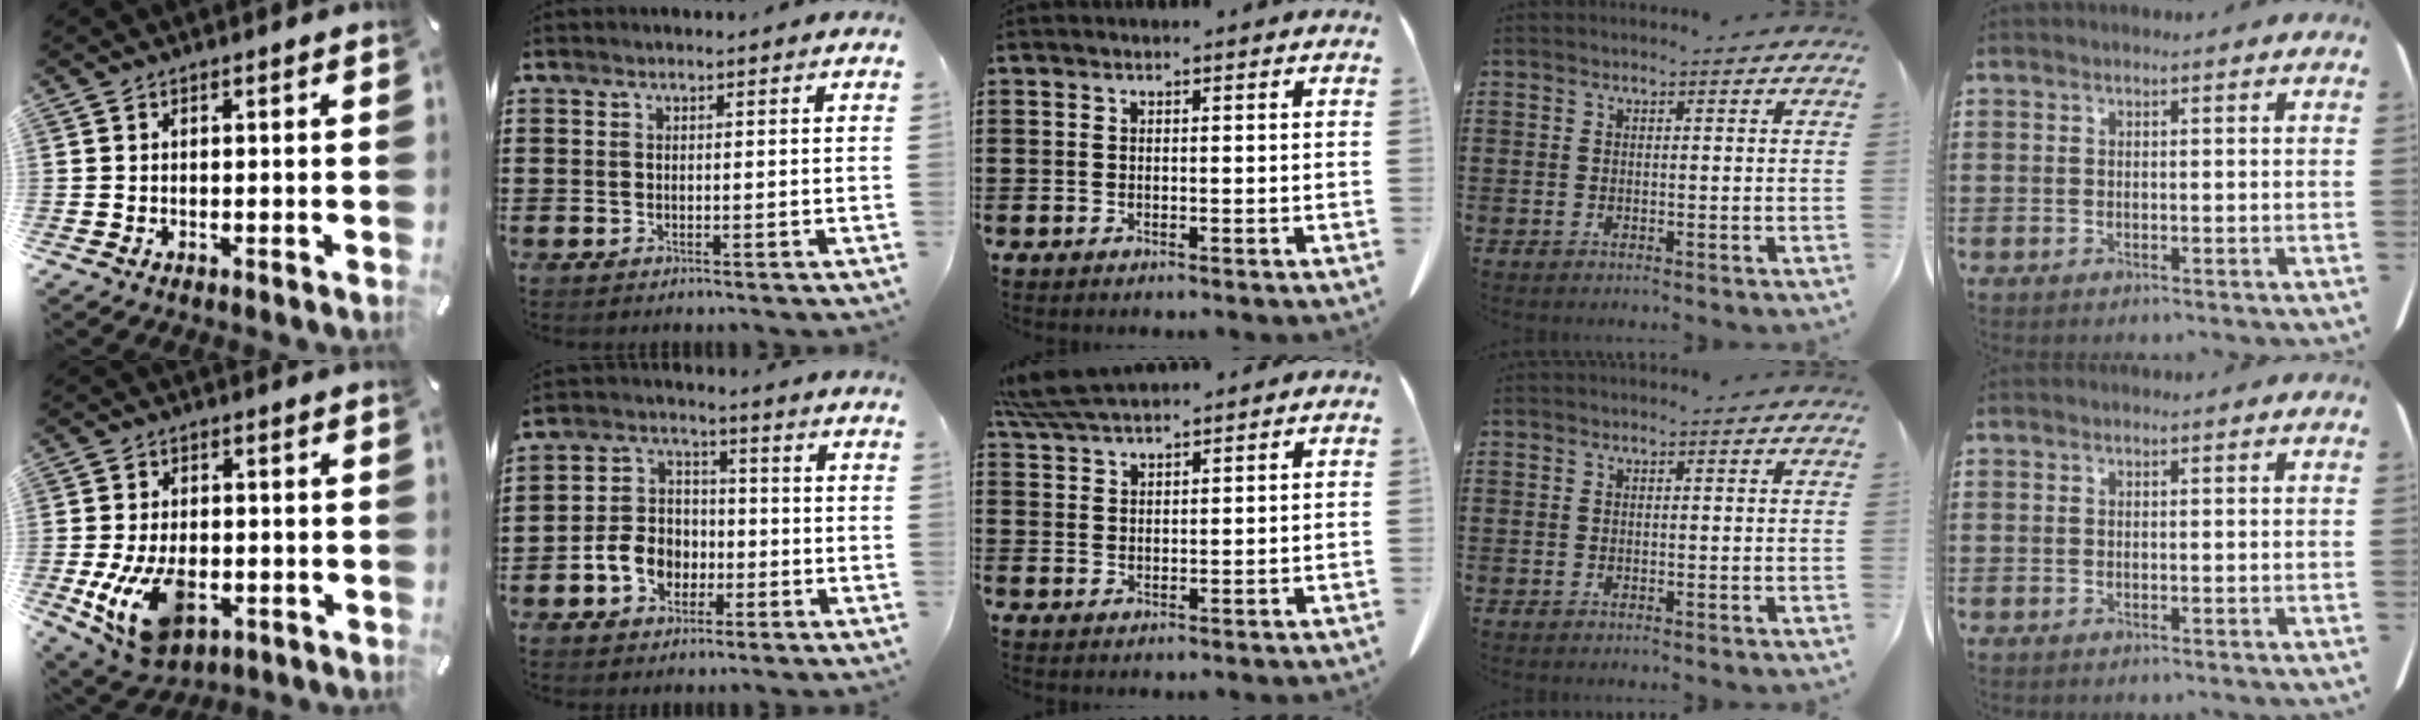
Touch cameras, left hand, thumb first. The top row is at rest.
{"thumb": {"total": 13.5, "force": [-3.4, 8.6, 9.8], "torque": [-0.192, -0.003, -0.059]}, "index": {"total": 7.3, "force": [-2.8, 5.7, 3.6], "torque": [-0.097, 0.015, -0.057]}, "middle": {"total": 5.8, "force": [5.3, 0.8, 2.3], "torque": [-0.062, -0.012, 0.102]}}